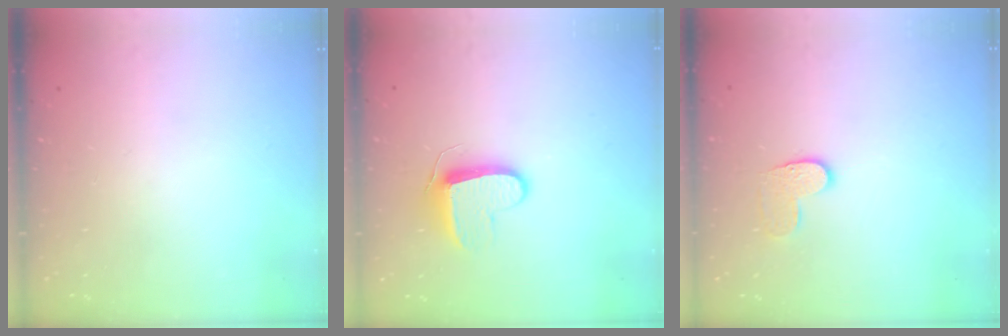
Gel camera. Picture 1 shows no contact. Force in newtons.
{"total": 9.5, "press": 9.5, "slide": 0.0}
{"total": 6.4, "press": 6.4, "slide": 0.4}